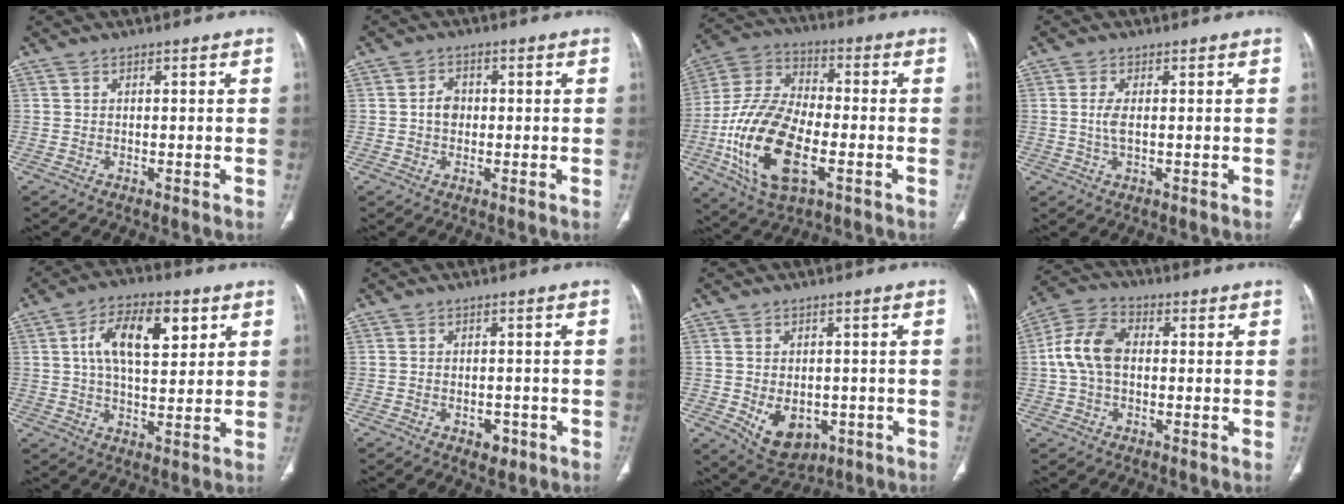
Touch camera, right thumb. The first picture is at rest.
{"total": 3.1, "force": [-0.1, 2.5, 1.8], "torque": [-0.021, 0.008, -0.007]}
{"total": 20.4, "force": [-5.8, 10.2, 16.6], "torque": [-0.329, 0.014, -0.103]}
{"total": 2.9, "force": [0.1, 1.1, 2.7], "torque": [-0.068, -0.002, 0.004]}
{"total": 12.8, "force": [4.1, 6.2, 10.4], "torque": [-0.160, 0.000, 0.066]}
{"total": 3.0, "force": [-1.4, 2.1, 1.7], "torque": [-0.011, 0.005, -0.012]}
{"total": 8.6, "force": [-2.5, 6.2, 5.4], "torque": [-0.065, 0.005, -0.020]}
{"total": 9.6, "force": [0.2, 6.4, 7.2], "torque": [-0.145, 0.027, -0.003]}